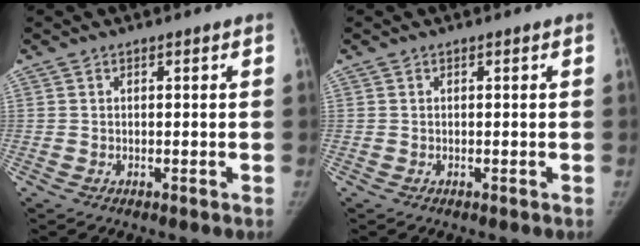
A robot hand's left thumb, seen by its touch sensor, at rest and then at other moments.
{"total": 0.0}